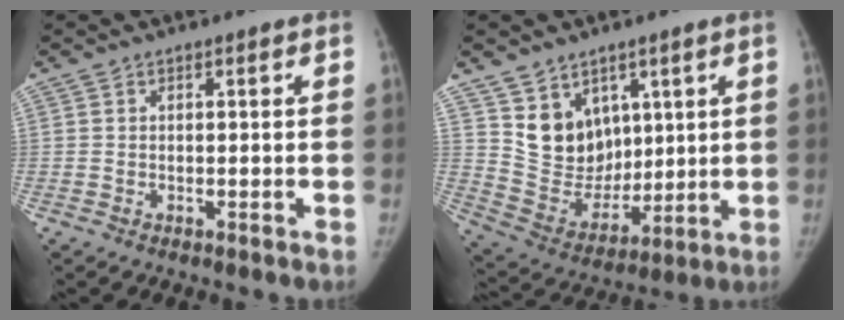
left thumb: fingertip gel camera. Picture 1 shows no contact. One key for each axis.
{"total": 11.8, "fx": 6.1, "fy": 9.1, "fz": 4.5, "tx": -0.035, "ty": -0.048, "tz": 0.132}